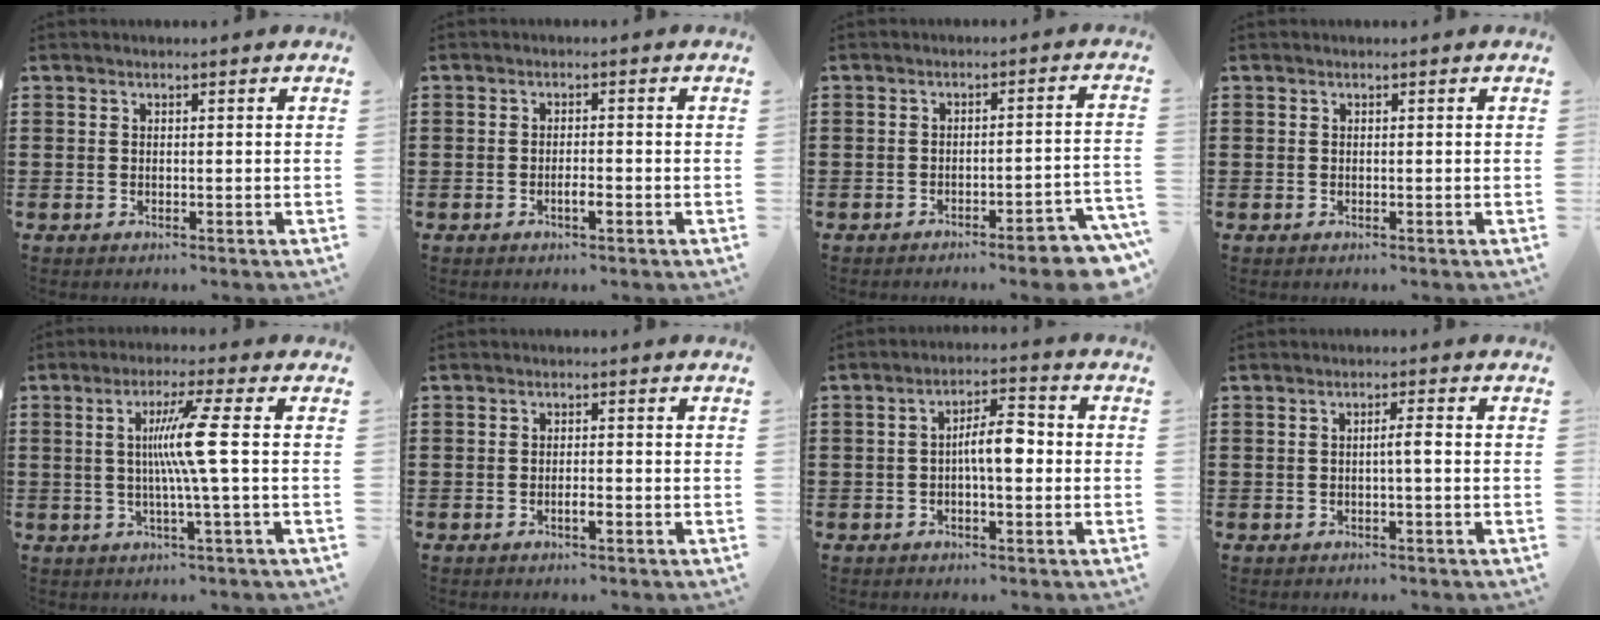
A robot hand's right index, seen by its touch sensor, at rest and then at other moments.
{"total": 1.8, "force": [-0.9, 0.5, 1.4], "torque": [-0.027, -0.001, -0.016]}
{"total": 5.1, "force": [-4.1, 0.5, 3.0], "torque": [-0.048, -0.008, -0.075]}
{"total": 0.0}
{"total": 7.8, "force": [0.5, -1.1, 7.7], "torque": [-0.152, -0.005, -0.007]}
{"total": 1.5, "force": [-0.8, 0.4, 1.2], "torque": [-0.023, -0.002, -0.014]}
{"total": 6.8, "force": [-0.5, 1.9, 6.5], "torque": [-0.125, 0.009, -0.015]}
{"total": 2.0, "force": [-0.3, -0.1, 1.9], "torque": [-0.036, 0.000, -0.007]}